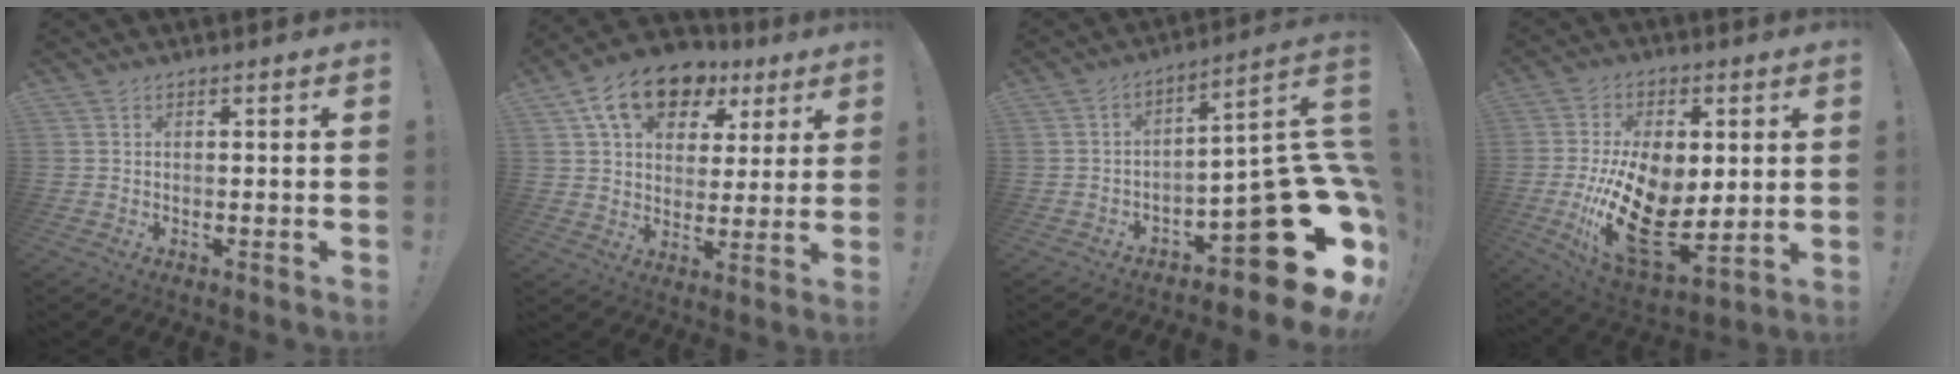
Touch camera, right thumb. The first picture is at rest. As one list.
[{"total": 15.4, "force": [8.4, 9.9, 8.3], "torque": [-0.127, -0.040, 0.154]}, {"total": 22.1, "force": [-8.1, 7.7, 19.0], "torque": [-0.211, 0.019, -0.118]}, {"total": 20.6, "force": [-2.2, 11.6, 17.0], "torque": [-0.323, -0.012, -0.026]}]